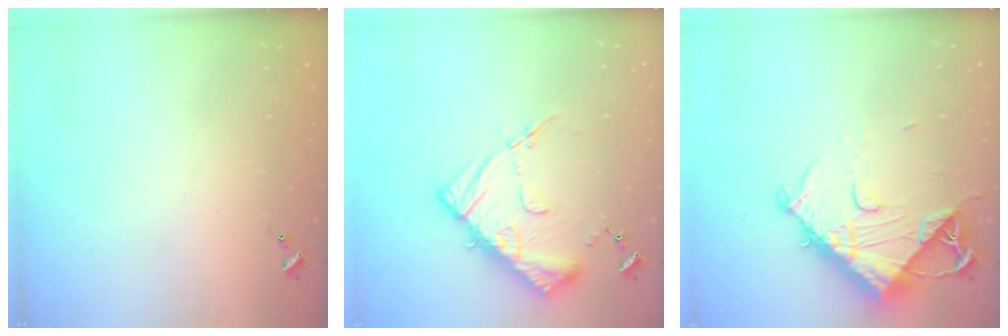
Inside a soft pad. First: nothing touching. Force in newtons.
{"total": 14.8, "press": 14.7, "slide": 1.4}
{"total": 12.5, "press": 12.5, "slide": 1.3}